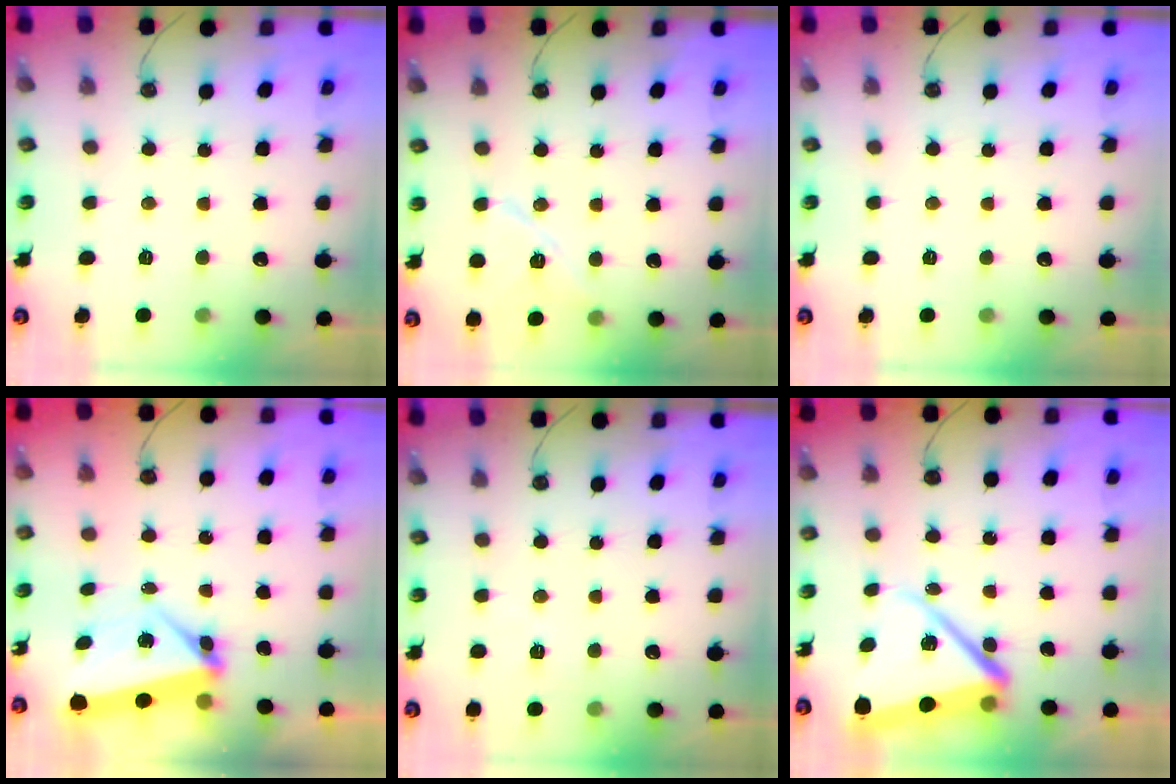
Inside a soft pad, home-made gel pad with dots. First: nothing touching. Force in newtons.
{"total": 10.4, "press": 10.4, "slide": 0.8}
{"total": 0.0}
{"total": 5.8, "press": 5.1, "slide": 2.8}
{"total": 2.1, "press": 2.1, "slide": 0.5}
{"total": 13.7, "press": 13.7, "slide": 1.1}